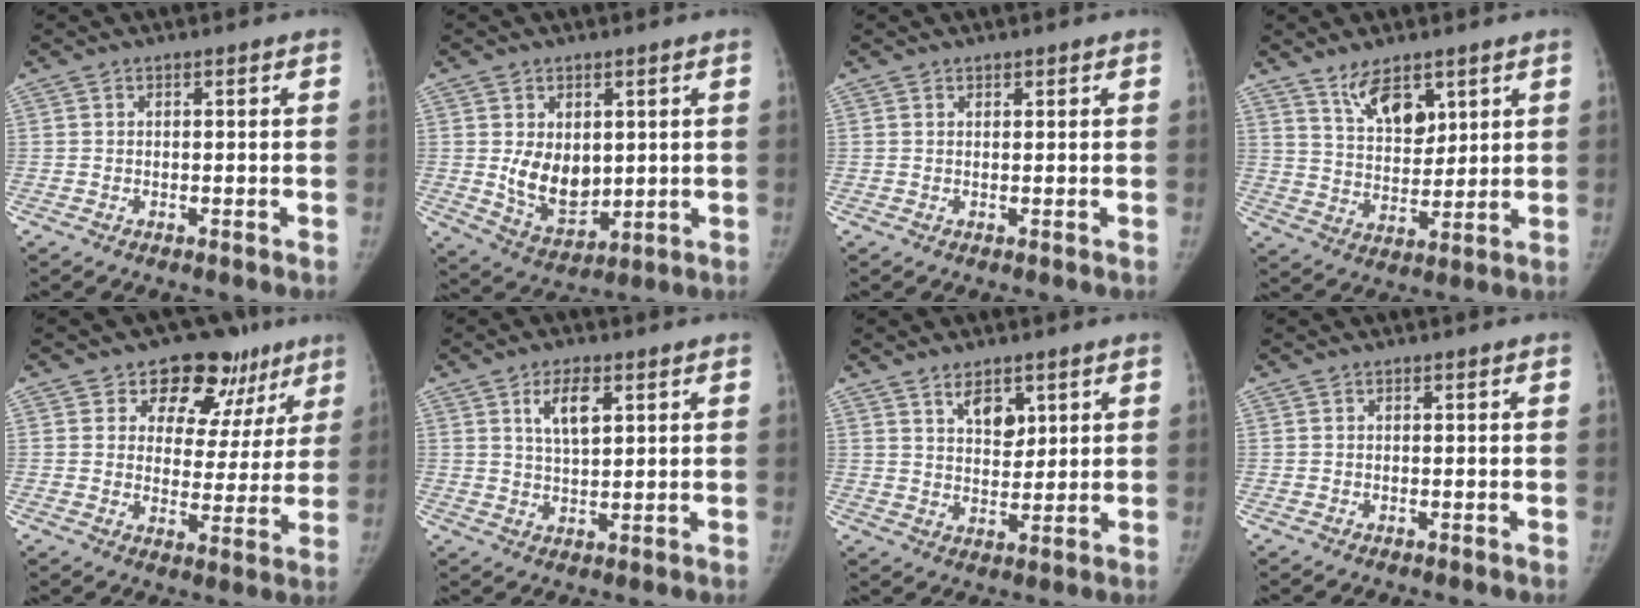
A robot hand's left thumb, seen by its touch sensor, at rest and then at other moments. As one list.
[{"total": 9.6, "force": [1.2, 6.4, 7.0], "torque": [-0.085, -0.025, 0.043]}, {"total": 0.7, "force": [0.6, 0.3, 0.4], "torque": [-0.006, -0.002, 0.008]}, {"total": 9.3, "force": [5.8, 4.6, 5.7], "torque": [-0.074, -0.042, 0.111]}, {"total": 15.0, "force": [9.3, 10.0, 6.3], "torque": [-0.014, -0.030, 0.120]}, {"total": 6.1, "force": [2.7, 2.6, 4.8], "torque": [-0.080, -0.012, 0.051]}, {"total": 6.0, "force": [3.4, 3.2, 3.7], "torque": [-0.039, -0.026, 0.062]}, {"total": 0.0}]